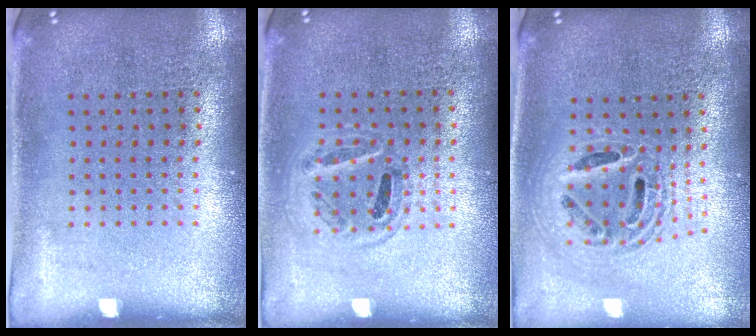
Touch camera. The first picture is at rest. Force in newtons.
{"total": 0.9, "press": 0.9, "slide": 0.3}
{"total": 1.9, "press": 1.5, "slide": 1.2}